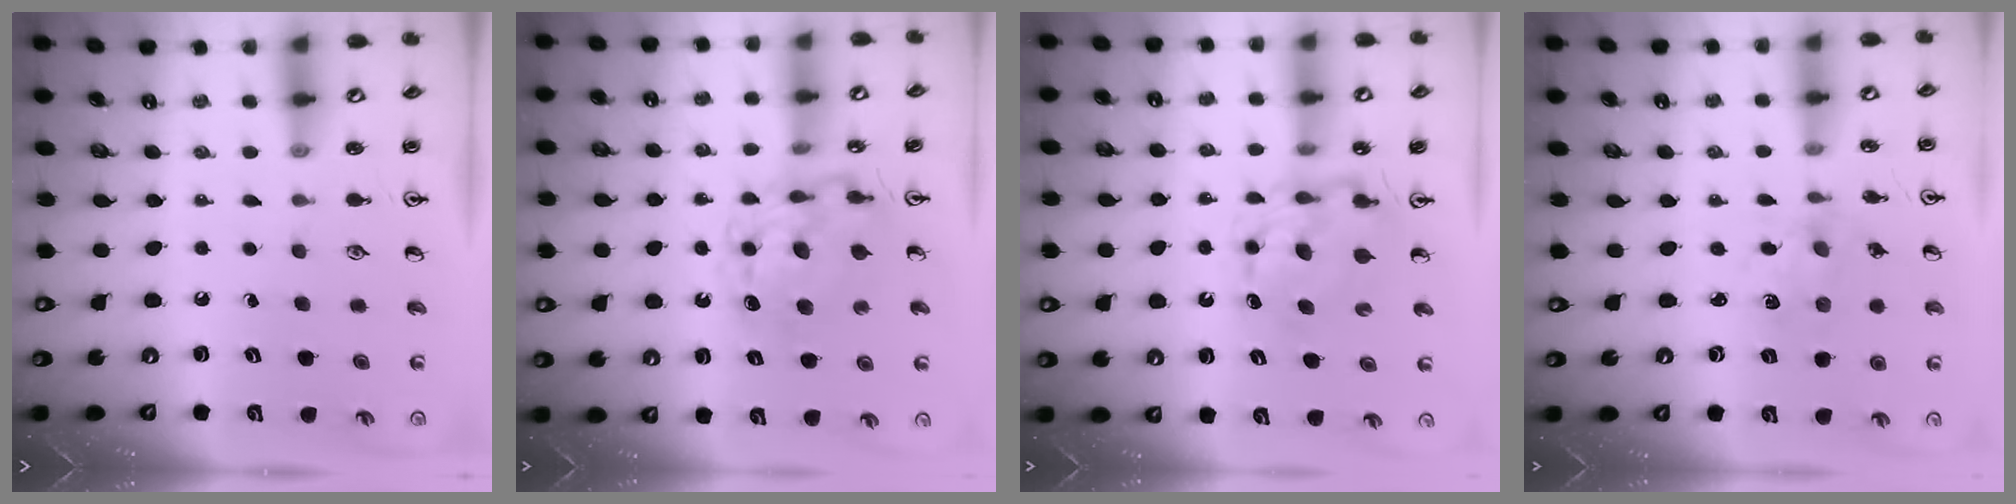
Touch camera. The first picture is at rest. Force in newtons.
{"total": 8.0, "press": 8.0, "slide": 0.7}
{"total": 8.0, "press": 7.9, "slide": 0.4}
{"total": 2.1, "press": 2.1, "slide": 0.3}